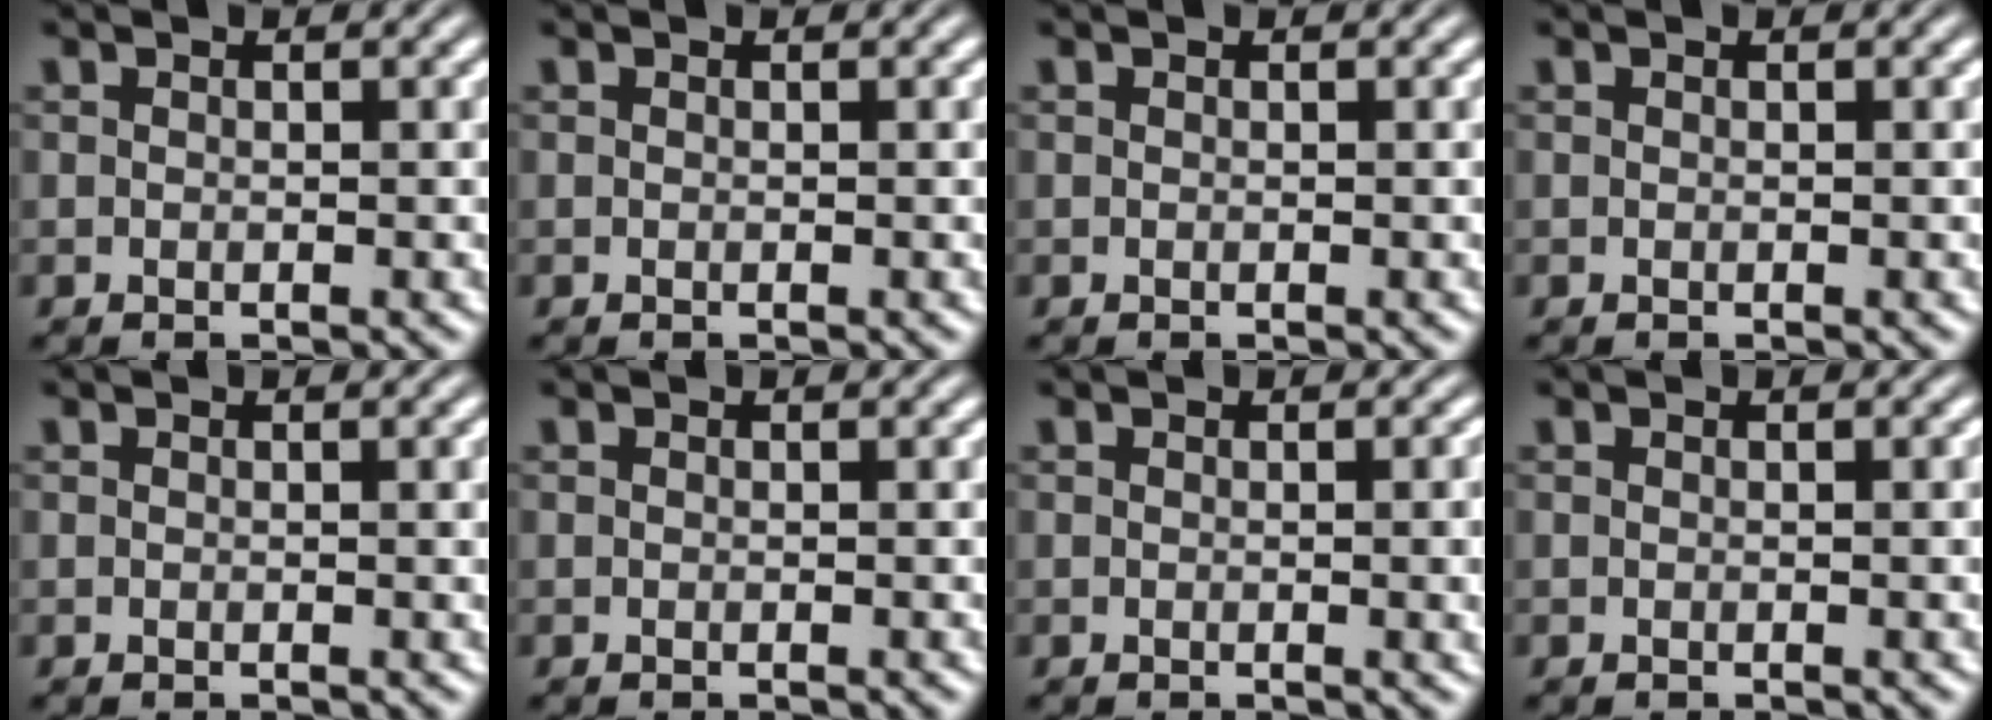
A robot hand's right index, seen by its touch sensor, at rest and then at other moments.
{"total": 0.0}
{"total": 0.0}
{"total": 0.0}
{"total": 0.0}
{"total": 0.0}
{"total": 1.0, "force": [-0.1, -0.2, 0.9], "torque": [-0.012, -0.003, 0.001]}
{"total": 0.0}